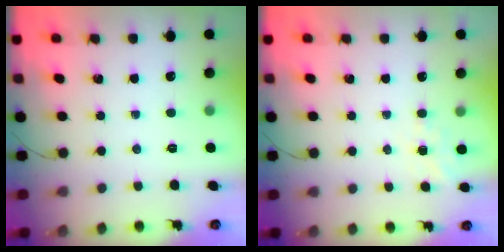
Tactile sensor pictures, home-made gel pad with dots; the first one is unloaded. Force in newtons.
{"total": 6.0, "press": 5.8, "slide": 1.6}